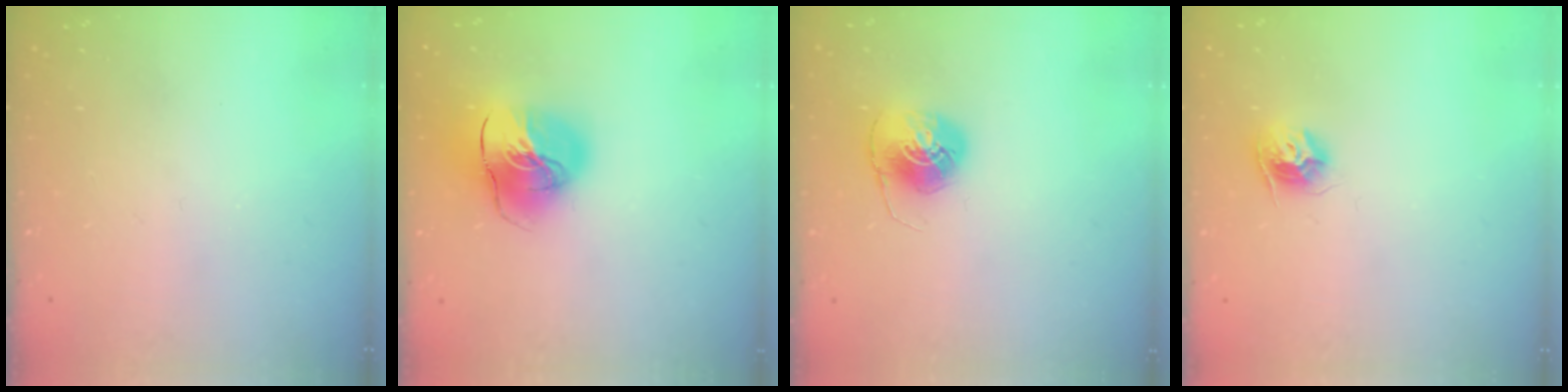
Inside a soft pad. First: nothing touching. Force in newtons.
{"total": 16.5, "press": 16.4, "slide": 2.3}
{"total": 7.9, "press": 7.9, "slide": 0.3}
{"total": 9.3, "press": 9.3, "slide": 0.3}